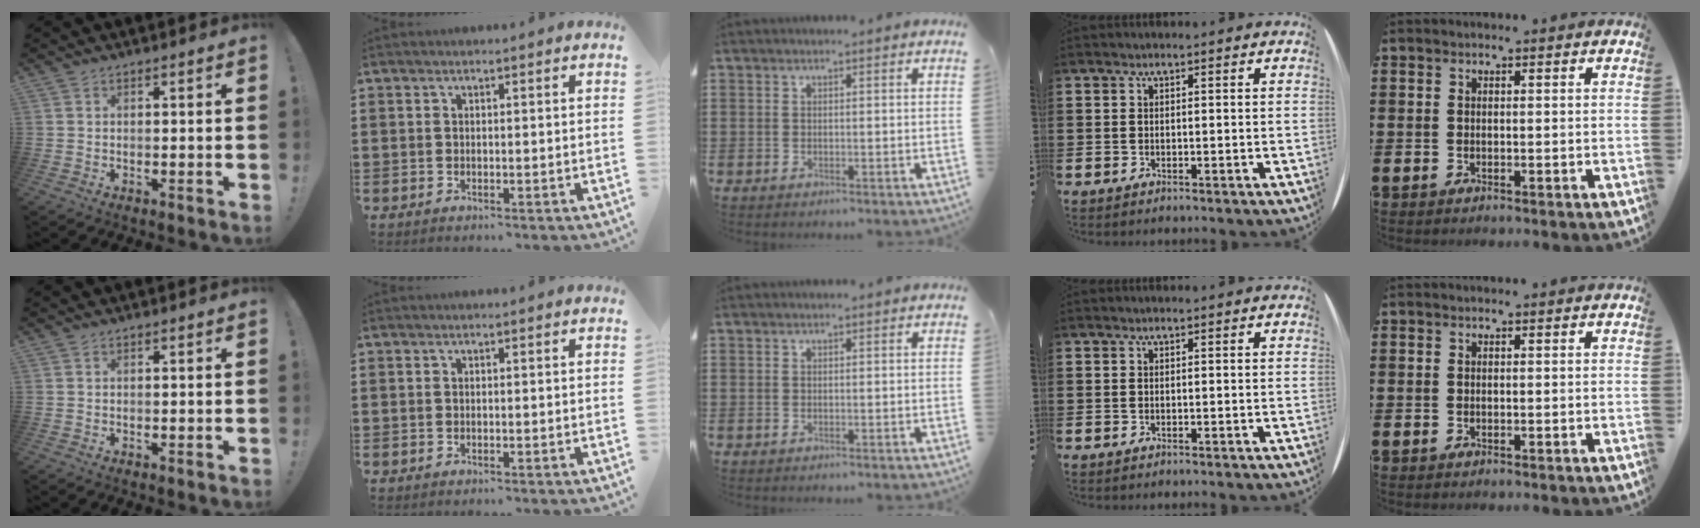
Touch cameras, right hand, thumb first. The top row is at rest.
{}